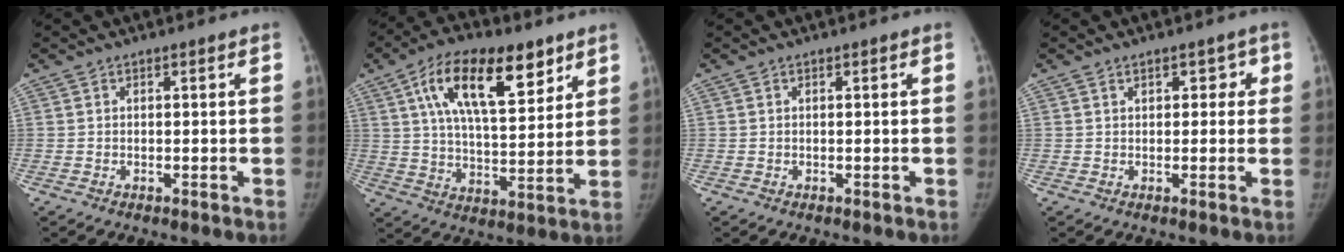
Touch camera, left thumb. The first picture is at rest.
{"total": 18.5, "force": [9.2, 8.1, 13.9], "torque": [-0.201, -0.024, 0.158]}
{"total": 0.0}
{"total": 2.9, "force": [1.2, 2.0, 1.7], "torque": [0.008, 0.000, 0.012]}